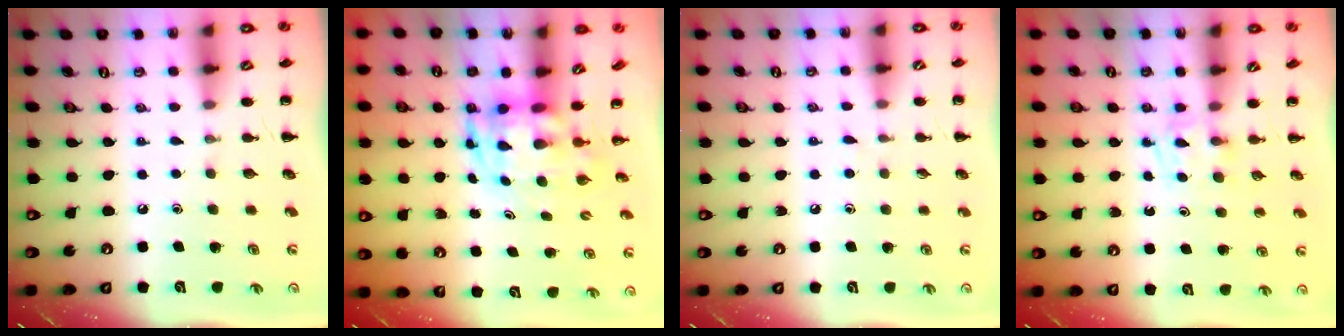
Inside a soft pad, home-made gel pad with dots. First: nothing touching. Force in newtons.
{"total": 3.6, "press": 3.5, "slide": 0.9}
{"total": 3.9, "press": 3.6, "slide": 1.5}
{"total": 3.8, "press": 3.5, "slide": 1.4}